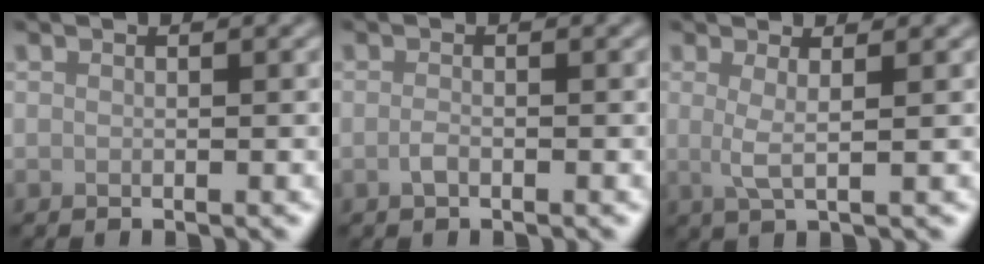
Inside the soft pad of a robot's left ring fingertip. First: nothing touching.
{"total": 0.9, "force": [-0.7, 0.2, 0.6], "torque": [-0.016, -0.002, -0.014]}
{"total": 2.1, "force": [0.2, 0.5, 2.0], "torque": [-0.037, -0.005, 0.000]}